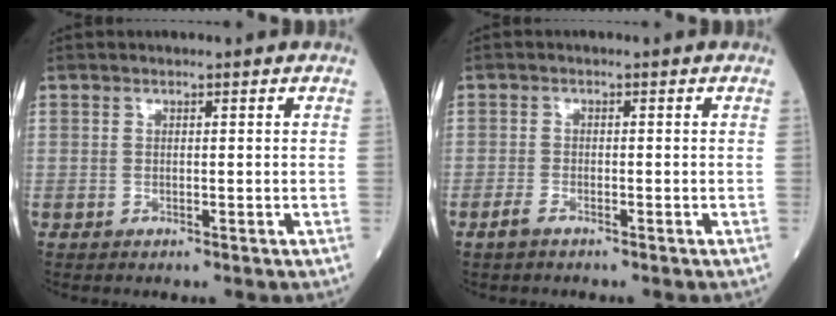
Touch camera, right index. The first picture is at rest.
{"total": 1.7, "force": [-1.2, 0.5, 1.0], "torque": [-0.029, -0.002, -0.025]}